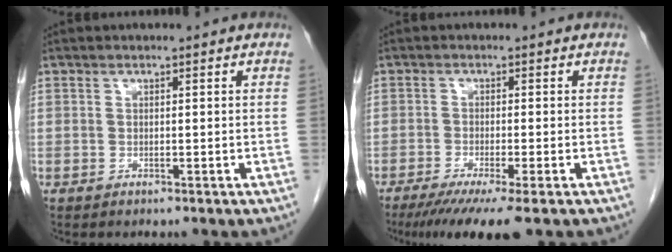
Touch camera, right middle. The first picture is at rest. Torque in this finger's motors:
{"motor_torque": [1.17, -0.97, 0.11, 0.10]}